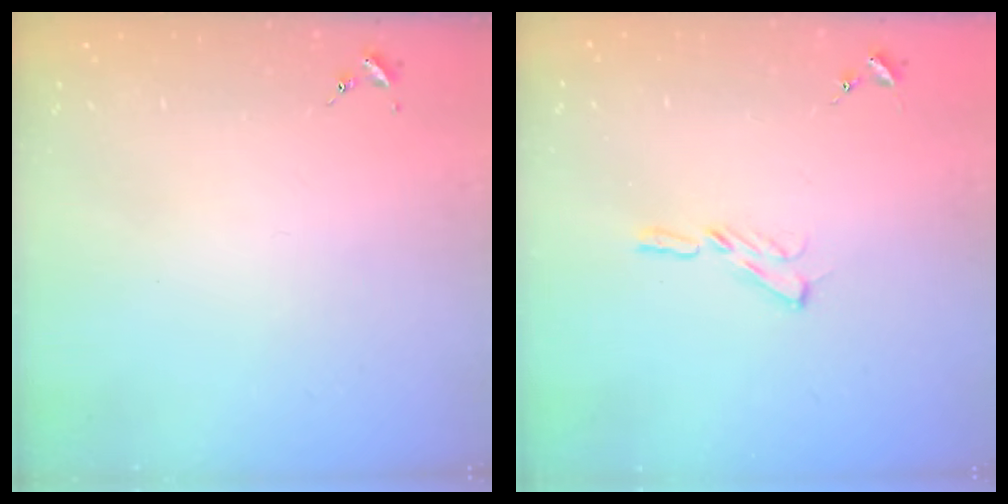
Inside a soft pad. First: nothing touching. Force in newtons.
{"total": 4.0, "press": 4.0, "slide": 0.4}